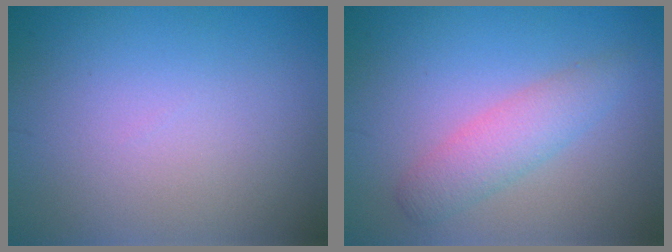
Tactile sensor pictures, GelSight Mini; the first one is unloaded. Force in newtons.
{"total": 2.9, "press": 2.9, "slide": 0.1}